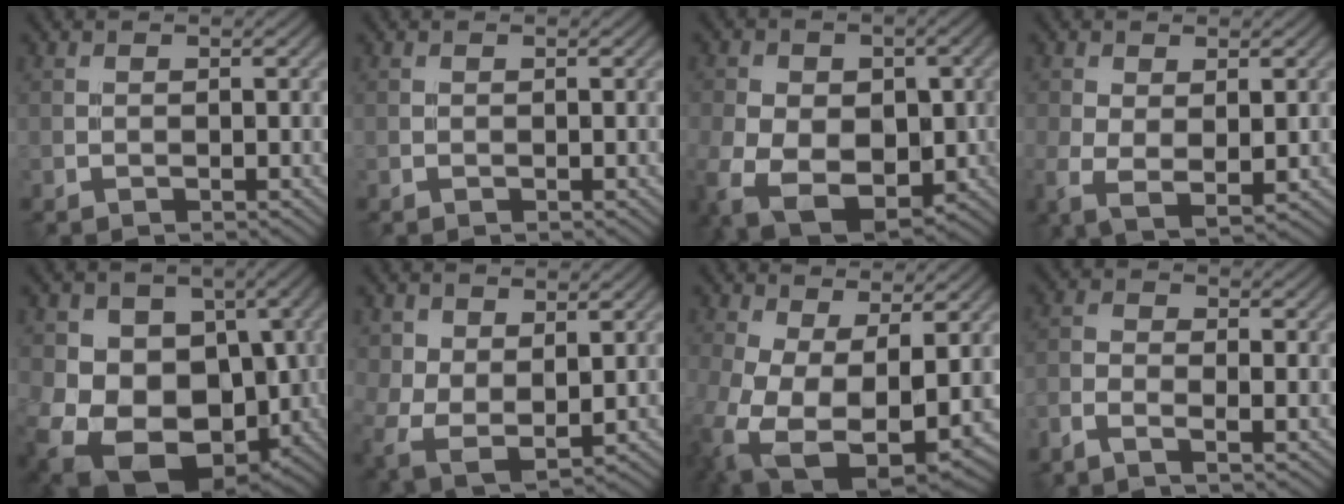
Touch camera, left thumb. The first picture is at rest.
{"total": 0.0}
{"total": 12.9, "force": [-3.4, 9.0, 8.6], "torque": [-0.156, -0.033, -0.038]}
{"total": 5.1, "force": [-0.1, 2.8, 4.2], "torque": [-0.101, -0.013, 0.002]}
{"total": 19.1, "force": [-4.4, 15.4, 10.4], "torque": [-0.195, -0.040, -0.070]}
{"total": 6.0, "force": [2.3, 4.0, 3.9], "torque": [-0.104, -0.015, 0.050]}
{"total": 14.5, "force": [-3.0, 8.3, 11.4], "torque": [-0.270, -0.062, -0.018]}
{"total": 3.2, "force": [-1.9, 0.9, 2.4], "torque": [-0.056, -0.006, -0.048]}